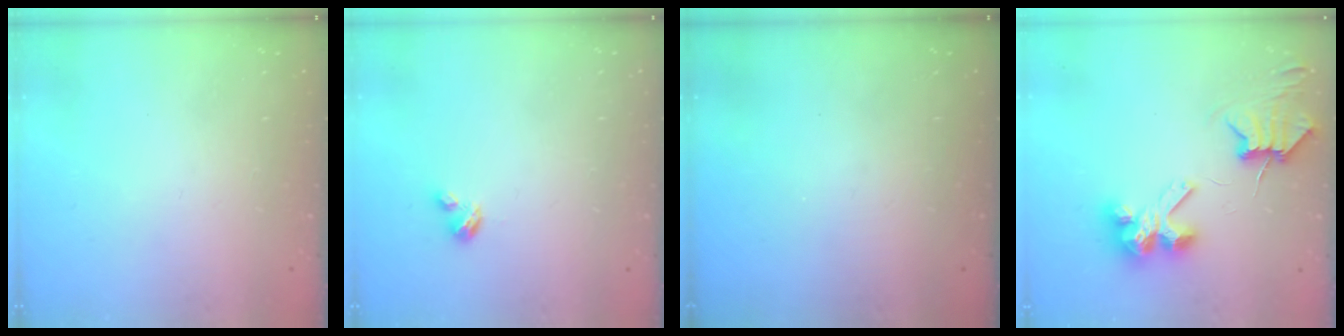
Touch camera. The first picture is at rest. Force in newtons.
{"total": 2.9, "press": 2.9, "slide": 0.3}
{"total": 0.0}
{"total": 6.3, "press": 6.3, "slide": 0.8}